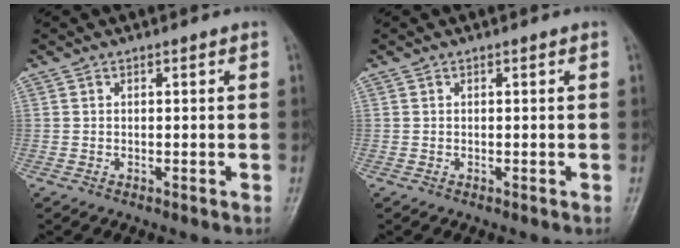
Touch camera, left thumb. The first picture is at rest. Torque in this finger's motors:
{"motor_torque": [0.00, 0.00, 0.00, 0.00, 0.00]}